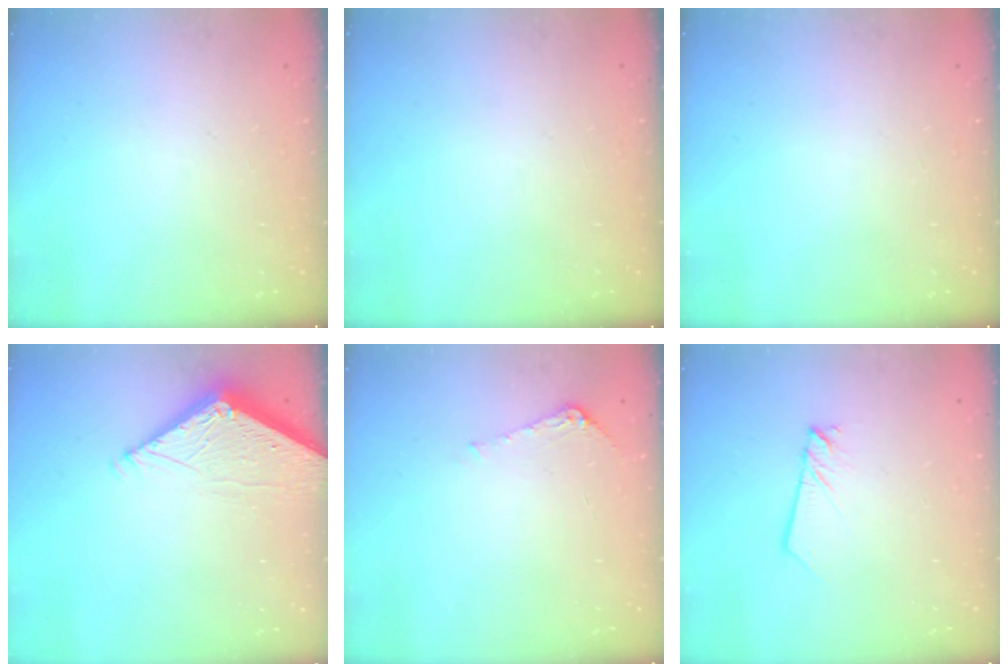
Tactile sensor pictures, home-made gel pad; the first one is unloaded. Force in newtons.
{"total": 0.0}
{"total": 0.0}
{"total": 6.2, "press": 6.2, "slide": 0.2}
{"total": 6.4, "press": 6.3, "slide": 0.6}
{"total": 2.2, "press": 2.1, "slide": 0.3}